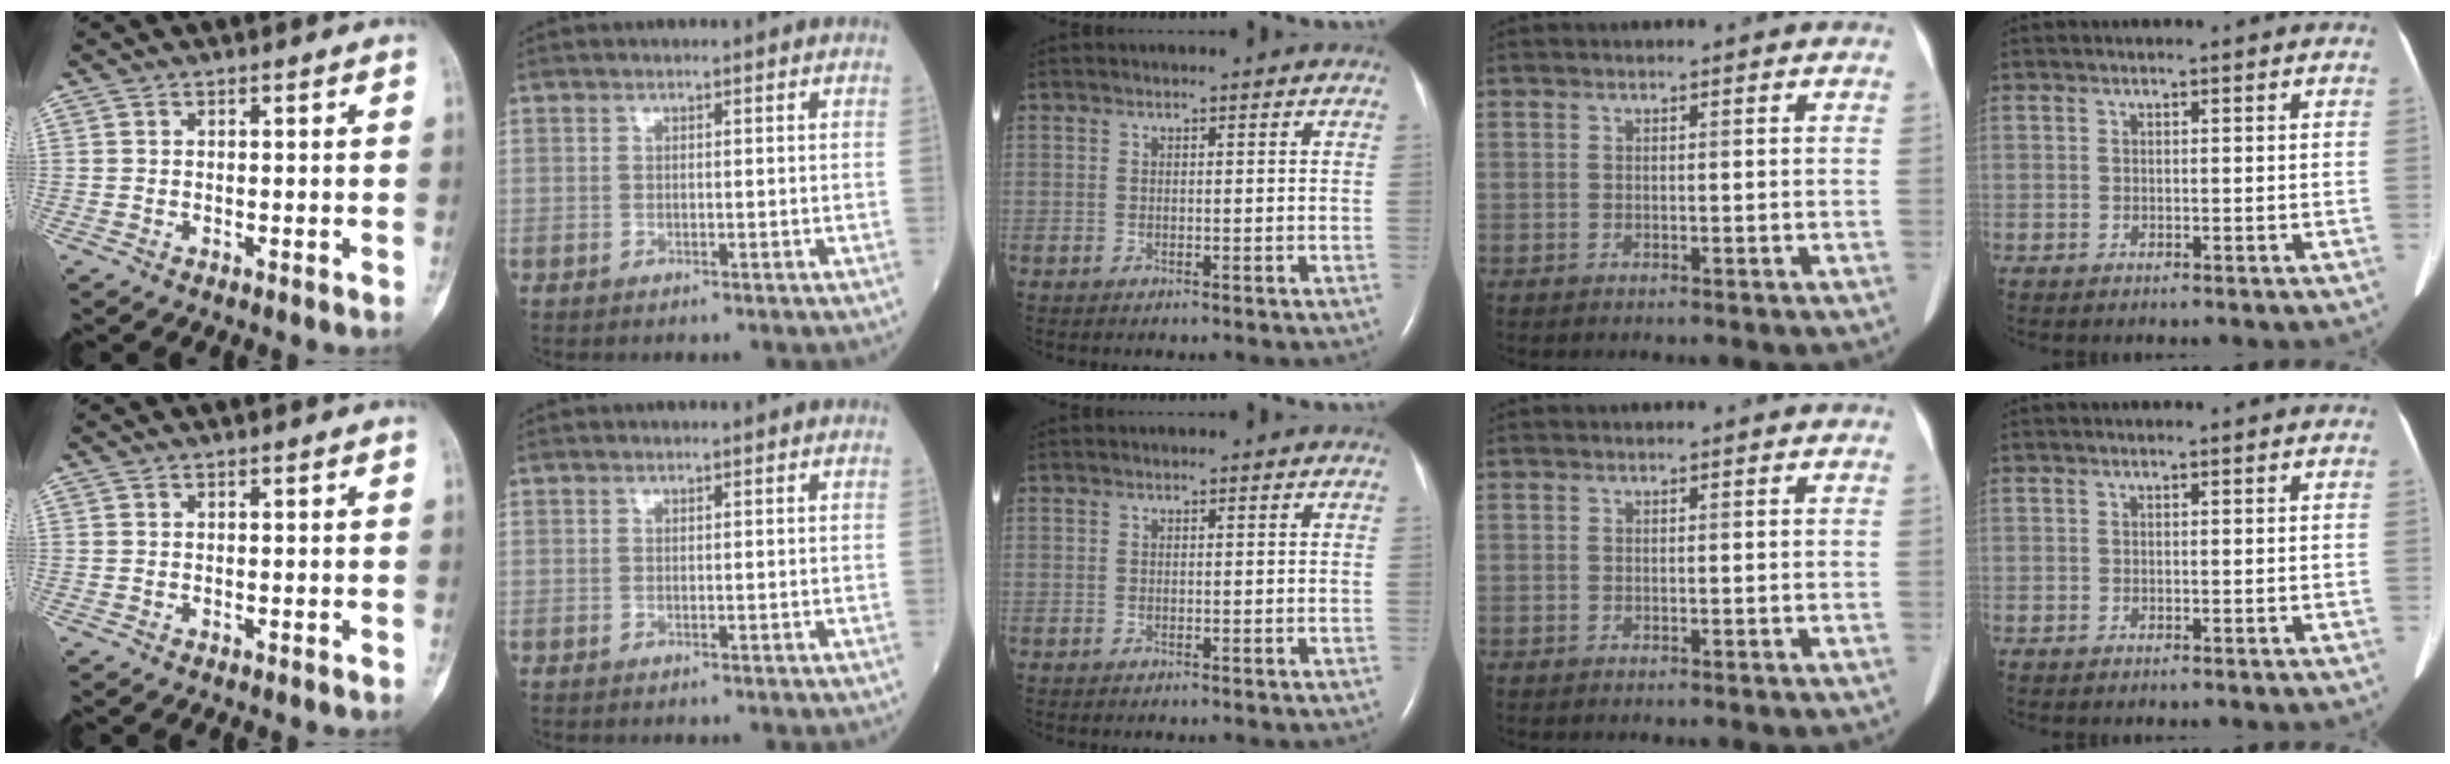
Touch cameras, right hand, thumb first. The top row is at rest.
{}